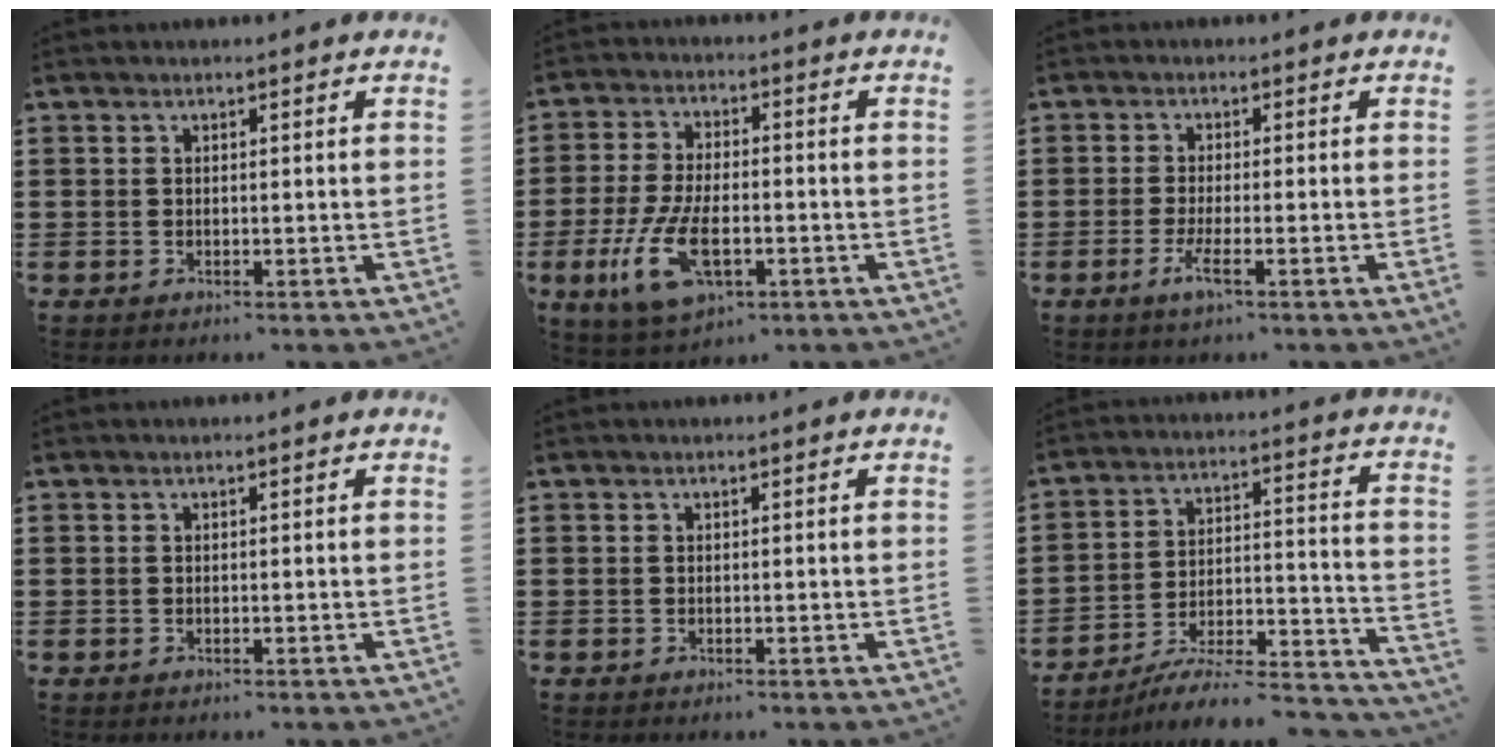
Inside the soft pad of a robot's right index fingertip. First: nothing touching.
{"total": 10.0, "force": [-3.6, 4.6, 8.1], "torque": [-0.185, -0.010, -0.066]}
{"total": 3.8, "force": [-1.8, 0.1, 3.3], "torque": [-0.069, -0.012, -0.036]}
{"total": 0.0}
{"total": 0.0}
{"total": 6.4, "force": [-5.5, 1.1, 3.0], "torque": [-0.048, -0.002, -0.109]}